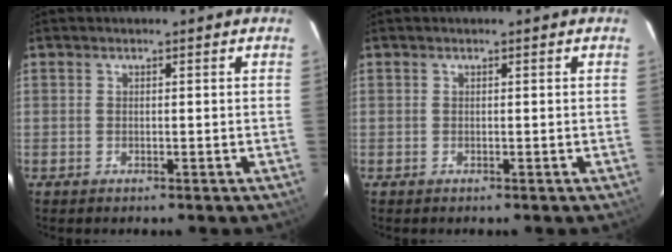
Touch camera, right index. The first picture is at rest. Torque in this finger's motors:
{"motor_torque": [0.02, 0.02, 0.00, 0.00]}